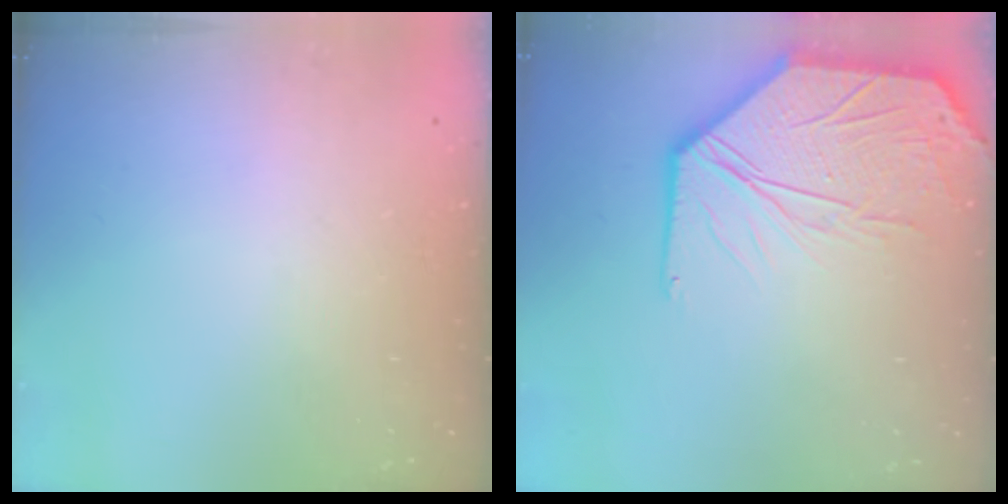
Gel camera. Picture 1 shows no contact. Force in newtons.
{"total": 15.2, "press": 15.1, "slide": 1.8}